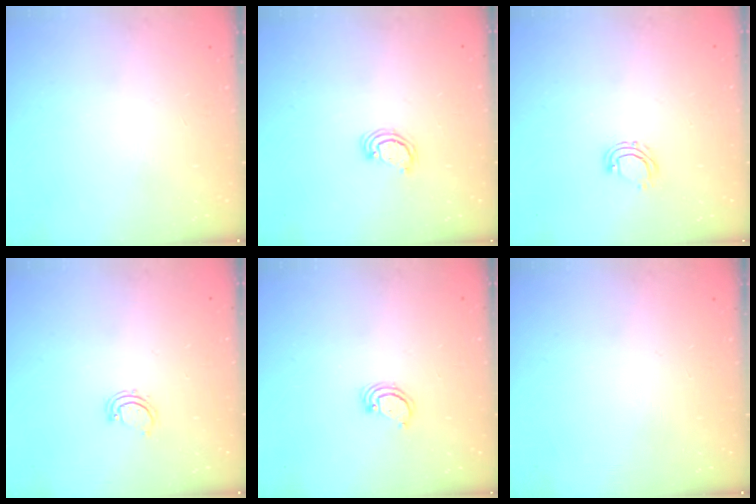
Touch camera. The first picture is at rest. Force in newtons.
{"total": 2.6, "press": 2.5, "slide": 0.2}
{"total": 5.0, "press": 4.9, "slide": 1.0}
{"total": 2.9, "press": 2.9, "slide": 0.3}
{"total": 2.5, "press": 2.5, "slide": 0.2}
{"total": 0.0}